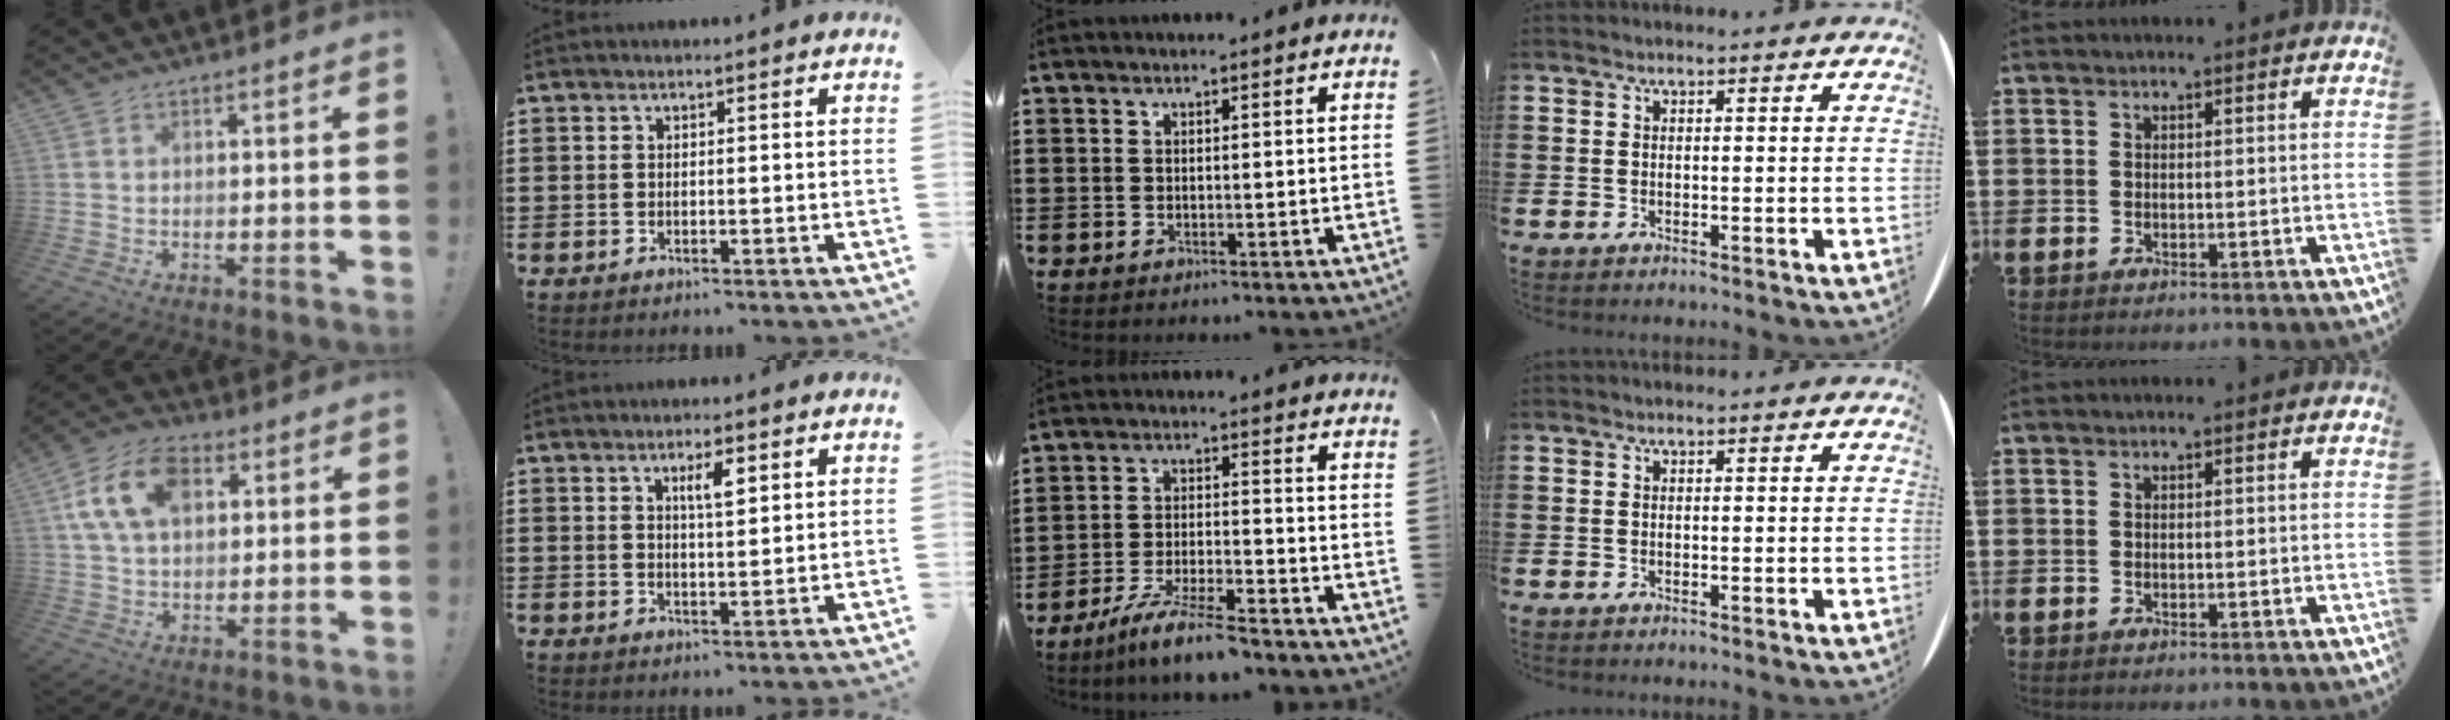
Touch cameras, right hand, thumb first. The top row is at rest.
{"thumb": {"total": 14.5, "force": [4.9, 9.5, 9.8], "torque": [-0.176, 0.000, 0.093]}, "index": {"total": 3.1, "force": [1.5, 0.7, 2.5], "torque": [-0.045, 0.002, 0.022]}, "middle": {"total": 7.0, "force": [-6.1, -0.1, 3.4], "torque": [-0.073, -0.012, -0.115]}}